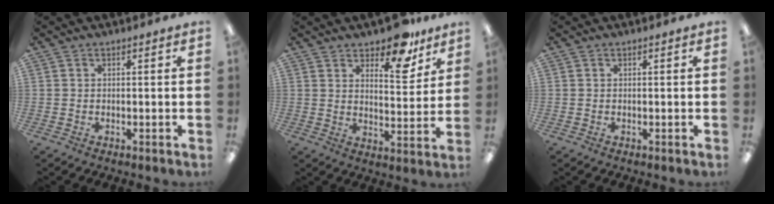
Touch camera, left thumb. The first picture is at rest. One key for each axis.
{"total": 11.3, "fx": 8.9, "fy": 4.5, "fz": 5.3, "tx": -0.060, "ty": -0.061, "tz": 0.154}
{"total": 0.0}